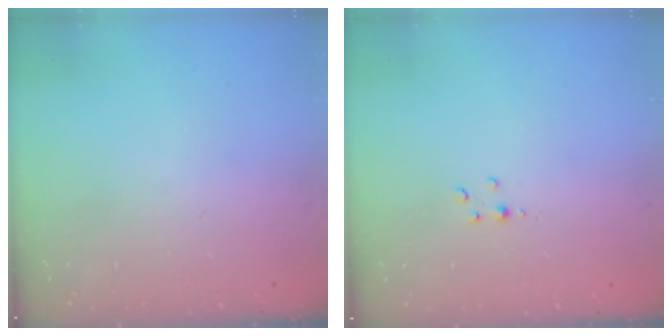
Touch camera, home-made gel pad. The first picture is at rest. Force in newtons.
{"total": 2.5, "press": 2.5, "slide": 0.3}